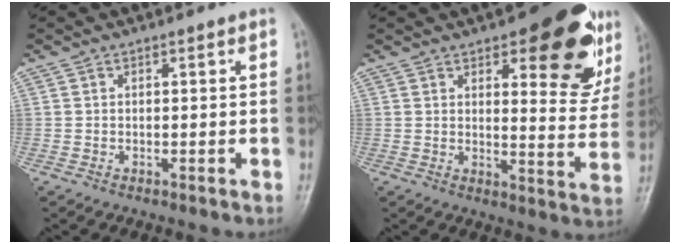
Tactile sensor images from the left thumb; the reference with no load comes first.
{"total": 18.1, "force": [8.9, 7.1, 14.1], "torque": [-0.120, -0.042, 0.111]}